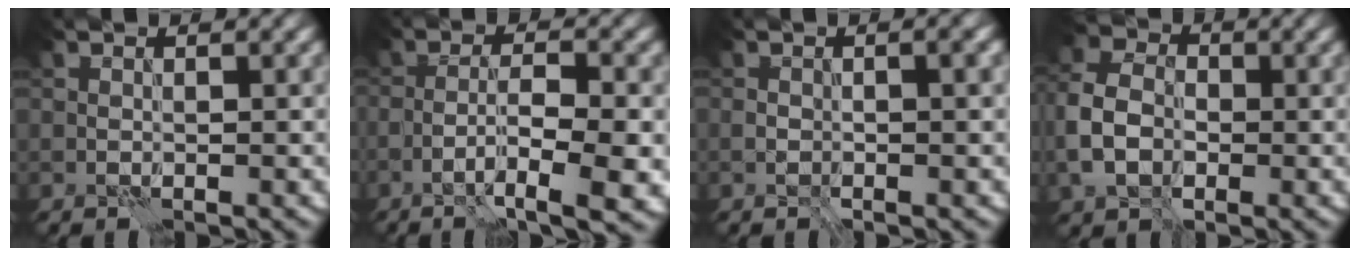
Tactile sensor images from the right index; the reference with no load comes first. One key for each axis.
{"total": 7.1, "fx": -3.1, "fy": 1.7, "fz": 6.2, "tx": -0.099, "ty": 0.002, "tz": -0.049}
{"total": 2.3, "fx": -0.3, "fy": 0.8, "fz": 2.2, "tx": -0.035, "ty": -0.002, "tz": -0.004}
{"total": 6.0, "fx": -1.4, "fy": 4.5, "fz": 3.7, "tx": -0.090, "ty": 0.000, "tz": -0.038}